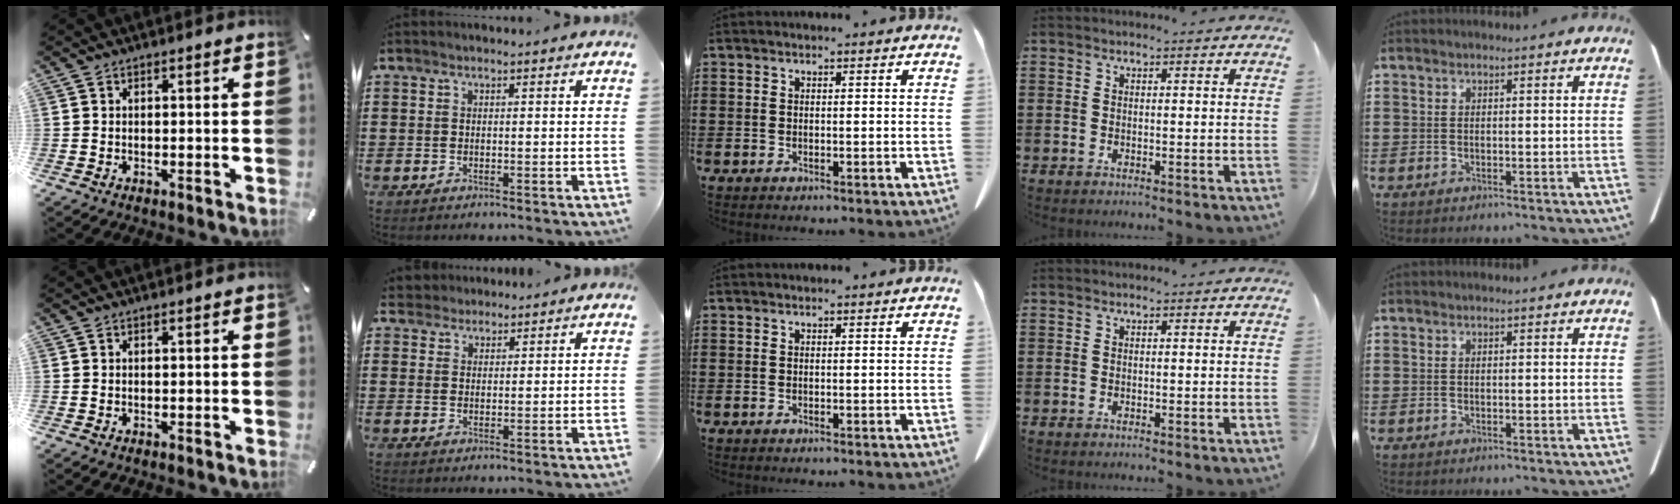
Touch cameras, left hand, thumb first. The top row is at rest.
{"index": {"total": 2.3, "force": [2.0, 1.0, -0.4], "torque": [-0.002, 0.006, 0.039]}}